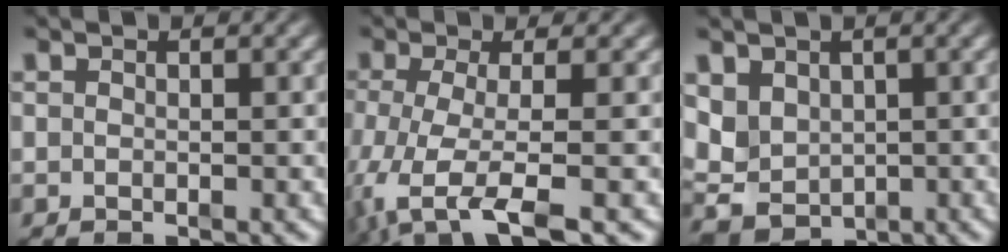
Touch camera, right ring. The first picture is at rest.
{"total": 8.5, "force": [-5.0, 4.3, 5.3], "torque": [-0.136, -0.053, -0.062]}
{"total": 6.1, "force": [-0.2, 5.3, 3.0], "torque": [-0.093, -0.038, 0.015]}